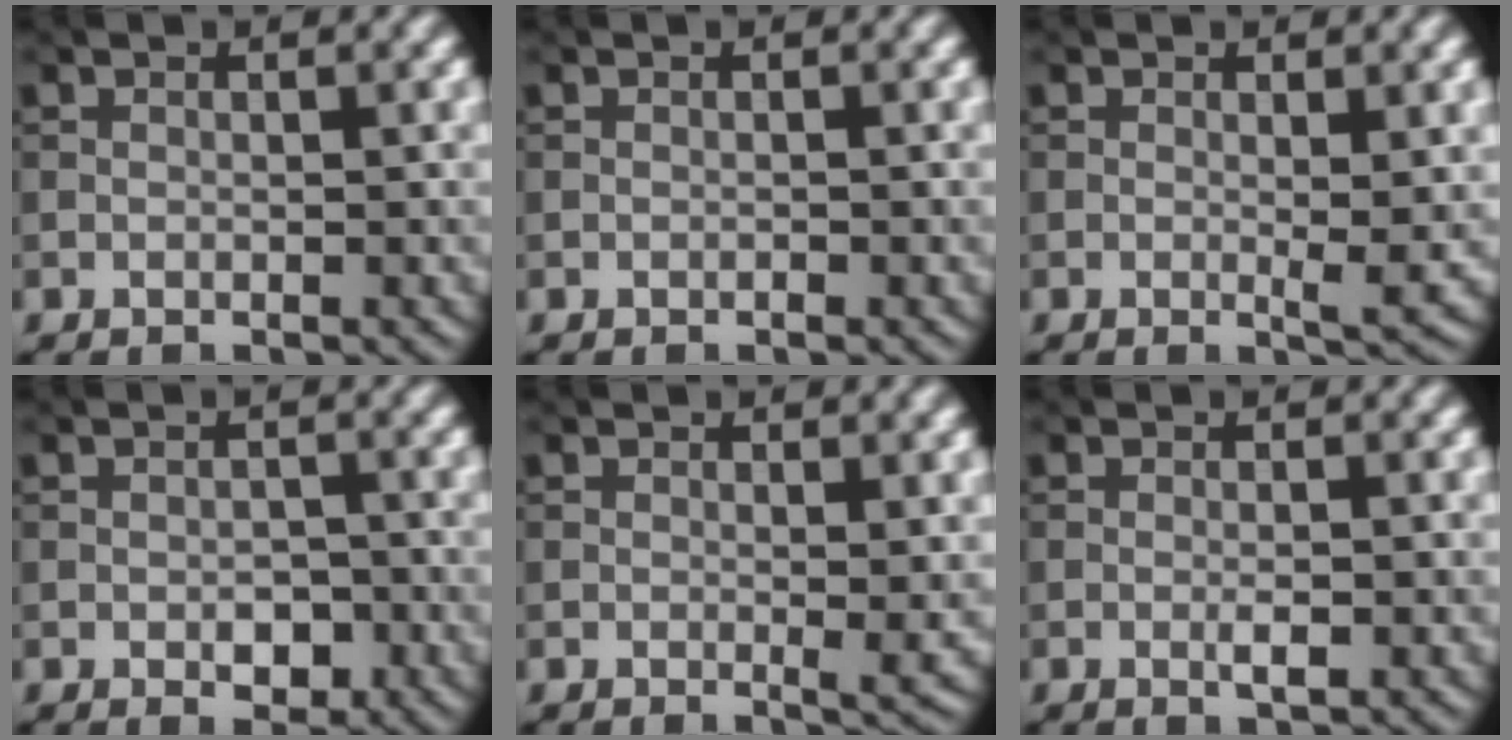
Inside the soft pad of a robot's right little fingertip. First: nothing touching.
{"total": 0.0}
{"total": 1.5, "force": [0.2, 0.1, 1.5], "torque": [-0.020, -0.007, 0.000]}
{"total": 2.3, "force": [-0.8, 1.3, 1.7], "torque": [-0.022, -0.004, -0.010]}
{"total": 1.2, "force": [0.2, 0.1, 1.2], "torque": [-0.013, -0.007, 0.001]}
{"total": 1.2, "force": [-0.4, 0.3, 1.1], "torque": [-0.022, -0.002, -0.006]}